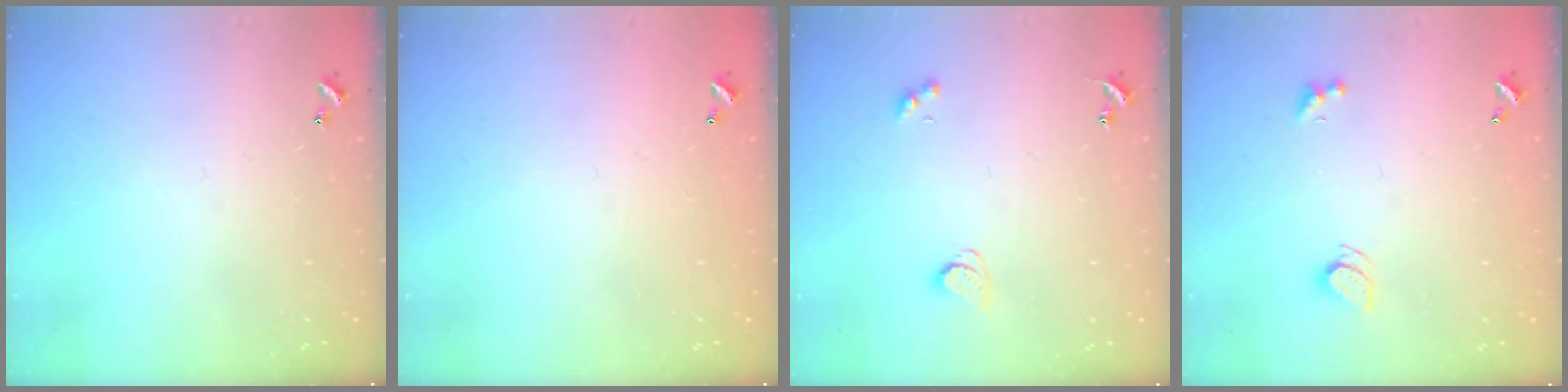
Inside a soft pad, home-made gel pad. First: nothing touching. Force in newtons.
{"total": 2.8, "press": 2.8, "slide": 0.1}
{"total": 2.3, "press": 2.2, "slide": 0.7}
{"total": 2.5, "press": 2.4, "slide": 0.7}